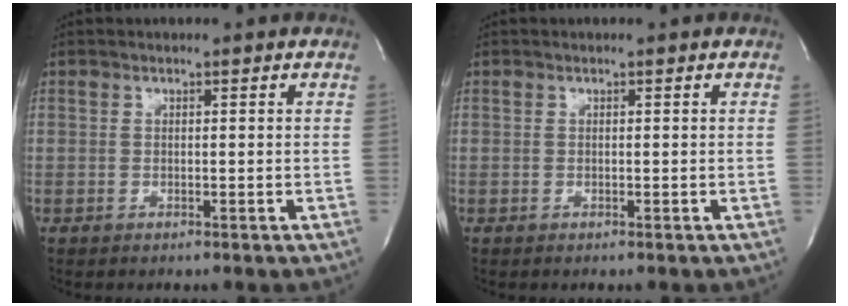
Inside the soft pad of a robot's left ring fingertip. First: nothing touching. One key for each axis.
{"total": 0.0}